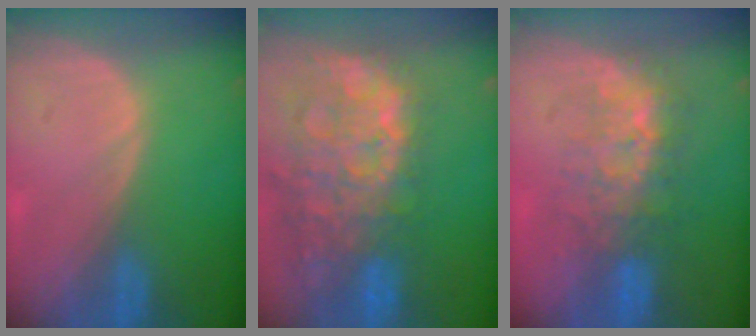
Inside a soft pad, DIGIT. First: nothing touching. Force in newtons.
{"total": 14.6, "press": 11.8, "slide": 8.5}
{"total": 7.7, "press": 7.3, "slide": 2.3}